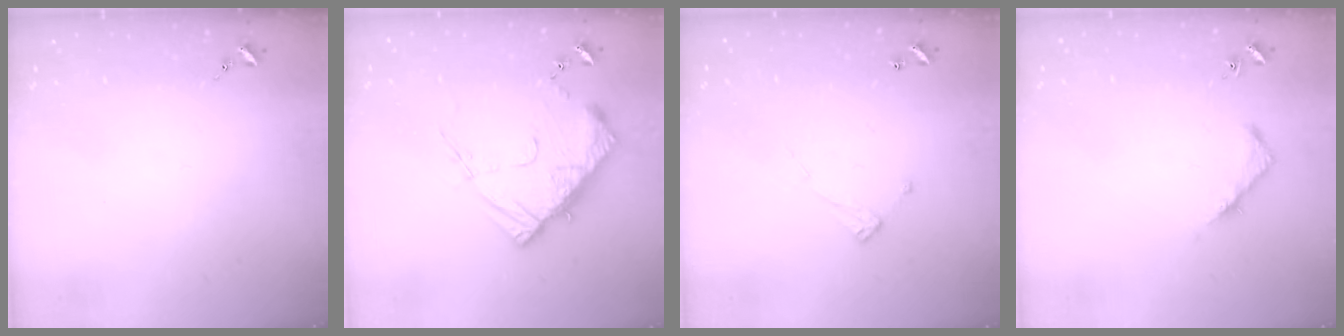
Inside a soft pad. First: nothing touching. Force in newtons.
{"total": 14.8, "press": 14.7, "slide": 1.4}
{"total": 6.9, "press": 6.9, "slide": 0.3}
{"total": 4.3, "press": 4.3, "slide": 0.4}